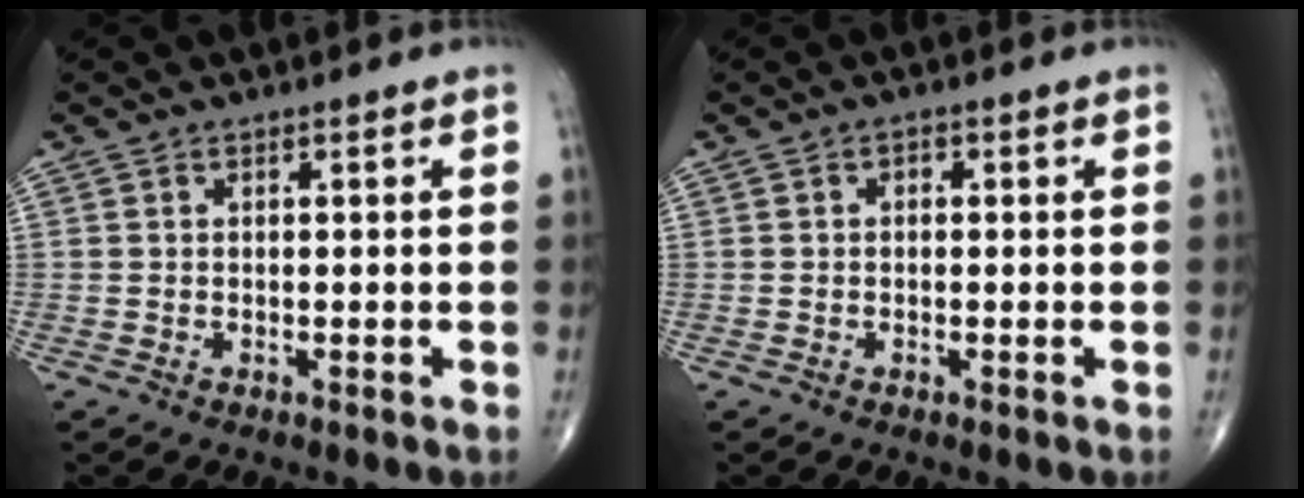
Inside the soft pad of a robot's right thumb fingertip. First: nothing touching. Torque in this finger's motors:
{"motor_torque": [-0.03, -0.19, 0.27, 0.05, 0.03]}